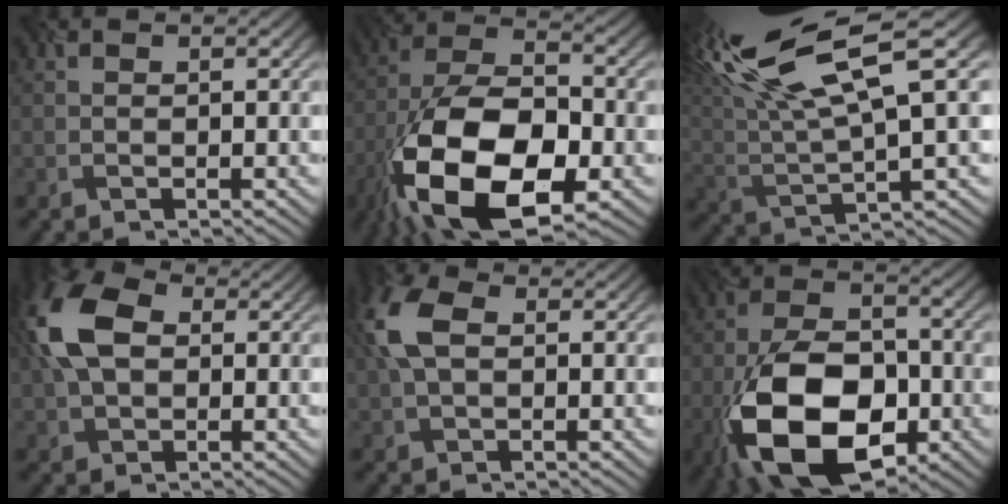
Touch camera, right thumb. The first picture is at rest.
{"total": 18.2, "force": [-8.0, 9.5, 13.3], "torque": [-0.268, -0.032, -0.142]}
{"total": 16.3, "force": [8.9, 4.2, 13.0], "torque": [-0.291, 0.027, 0.168]}
{"total": 9.1, "force": [1.3, 6.1, 6.7], "torque": [-0.174, 0.017, 0.012]}
{"total": 6.1, "force": [1.3, 3.8, 4.6], "torque": [-0.123, 0.013, 0.017]}
{"total": 16.8, "force": [-7.0, 9.6, 11.8], "torque": [-0.239, -0.025, -0.136]}